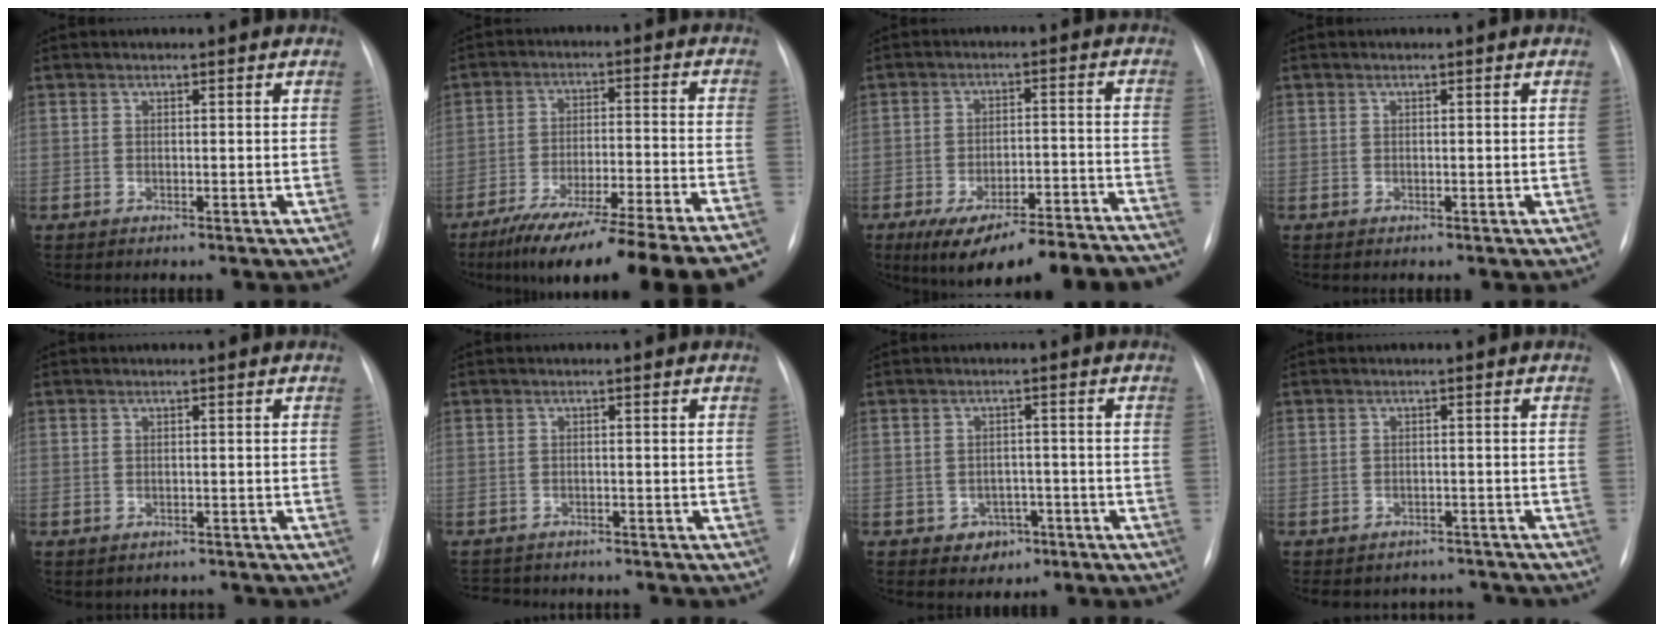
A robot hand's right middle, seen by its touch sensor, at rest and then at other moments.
{"total": 25.5, "force": [-21.1, 0.5, 14.4], "torque": [-0.152, -0.029, -0.306]}
{"total": 19.6, "force": [-16.8, 3.6, 9.3], "torque": [-0.096, 0.014, -0.232]}
{"total": 0.0}
{"total": 2.0, "force": [-1.7, 1.1, 0.2], "torque": [-0.006, 0.004, -0.019]}
{"total": 7.7, "force": [-6.8, 2.8, 2.2], "torque": [-0.039, 0.001, -0.086]}
{"total": 3.7, "force": [-1.9, 3.1, 1.1], "torque": [-0.006, 0.015, -0.015]}
{"total": 6.6, "force": [-5.9, 3.0, -0.3], "torque": [0.011, 0.018, -0.066]}